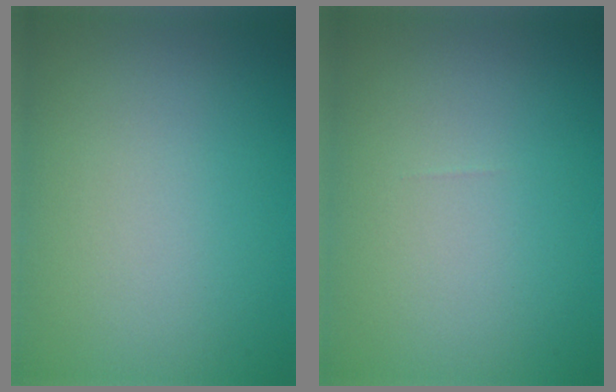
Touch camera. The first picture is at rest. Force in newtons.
{"total": 0.0}